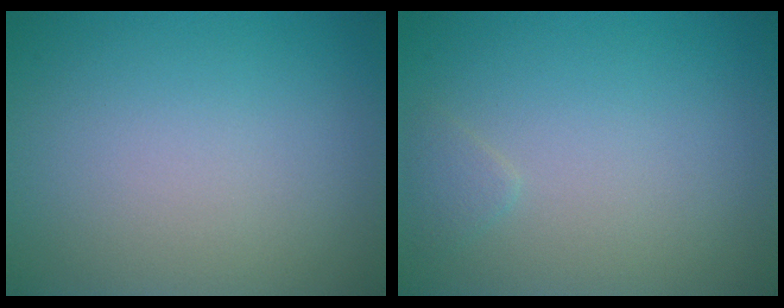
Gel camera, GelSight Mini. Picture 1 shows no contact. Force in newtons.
{"total": 0.8, "press": 0.8, "slide": 0.0}